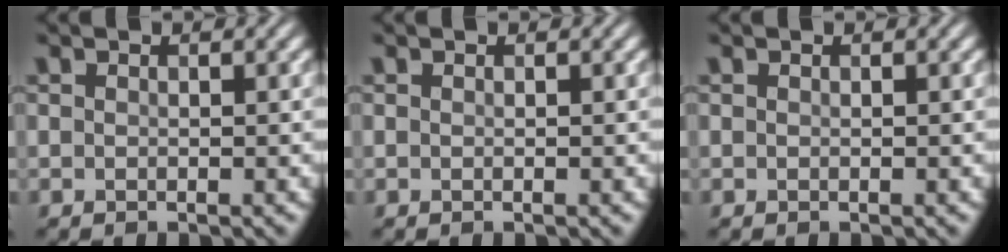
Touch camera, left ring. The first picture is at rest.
{"total": 0.0}
{"total": 0.0}